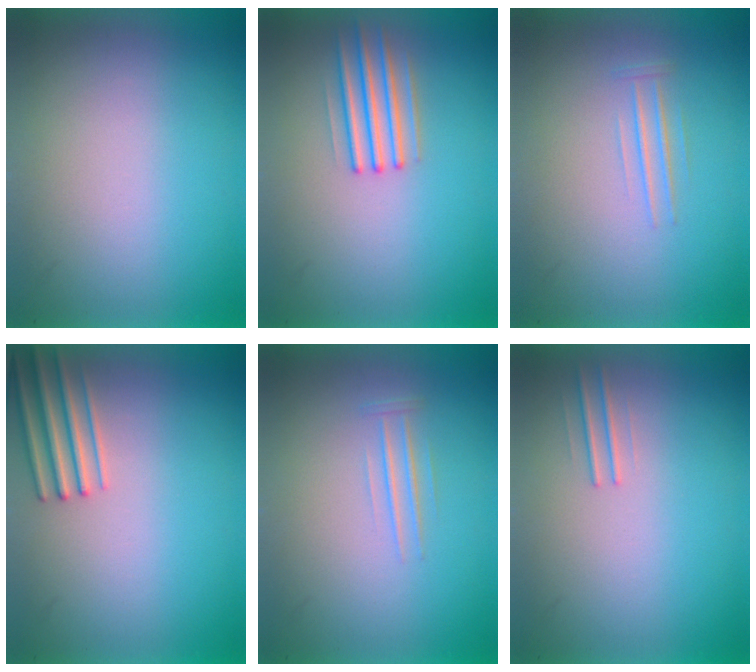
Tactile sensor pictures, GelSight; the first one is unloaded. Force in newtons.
{"total": 2.2}
{"total": 1.2}
{"total": 2.5}
{"total": 1.1}
{"total": 1.1}